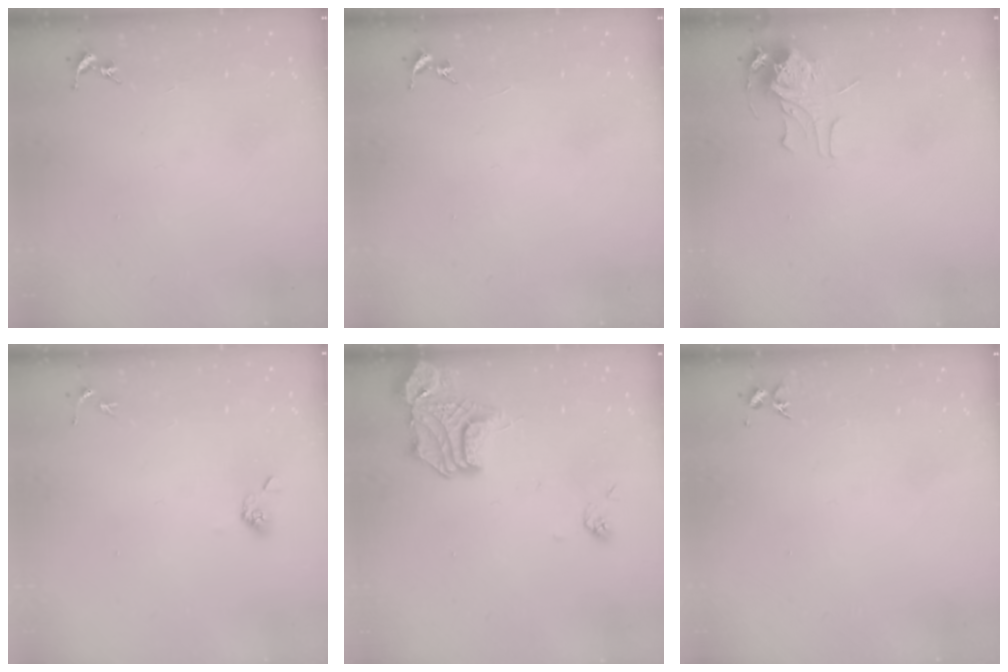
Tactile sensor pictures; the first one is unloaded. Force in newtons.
{"total": 0.0}
{"total": 7.1, "press": 7.1, "slide": 0.2}
{"total": 5.0, "press": 4.7, "slide": 1.7}
{"total": 15.8, "press": 15.8, "slide": 1.5}
{"total": 3.3, "press": 3.3, "slide": 0.4}